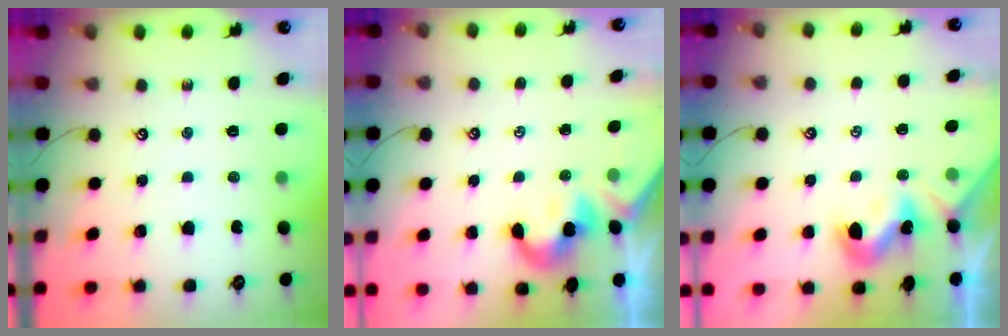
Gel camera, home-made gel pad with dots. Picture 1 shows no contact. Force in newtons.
{"total": 2.1, "press": 2.0, "slide": 0.5}
{"total": 1.3, "press": 1.2, "slide": 0.3}